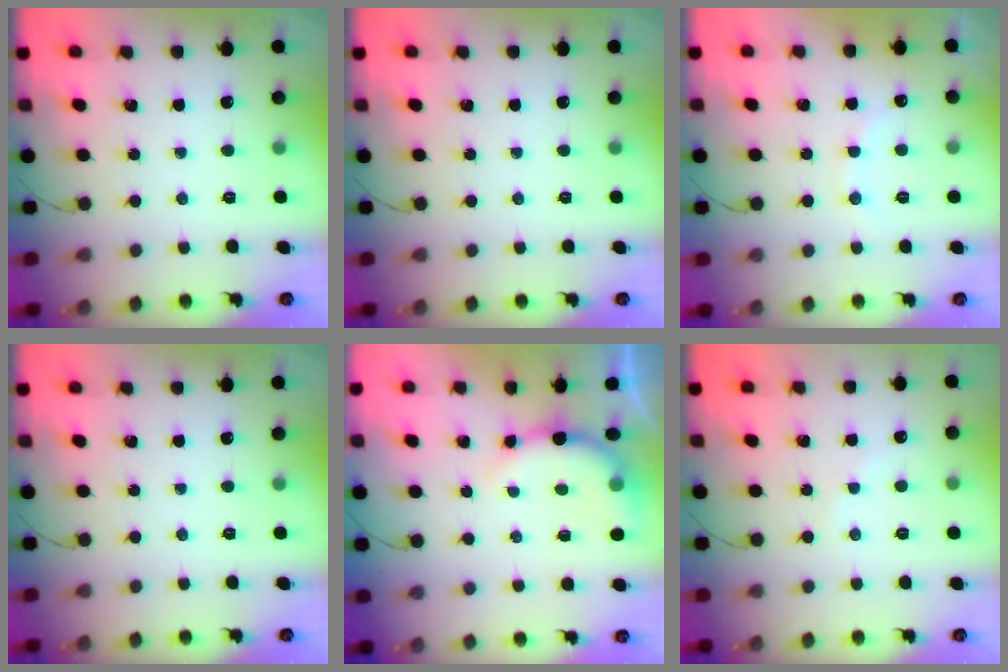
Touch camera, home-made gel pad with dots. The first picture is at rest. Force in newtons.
{"total": 0.0}
{"total": 7.9, "press": 7.7, "slide": 1.7}
{"total": 0.0}
{"total": 8.7, "press": 8.7, "slide": 0.6}
{"total": 3.1, "press": 2.9, "slide": 1.0}